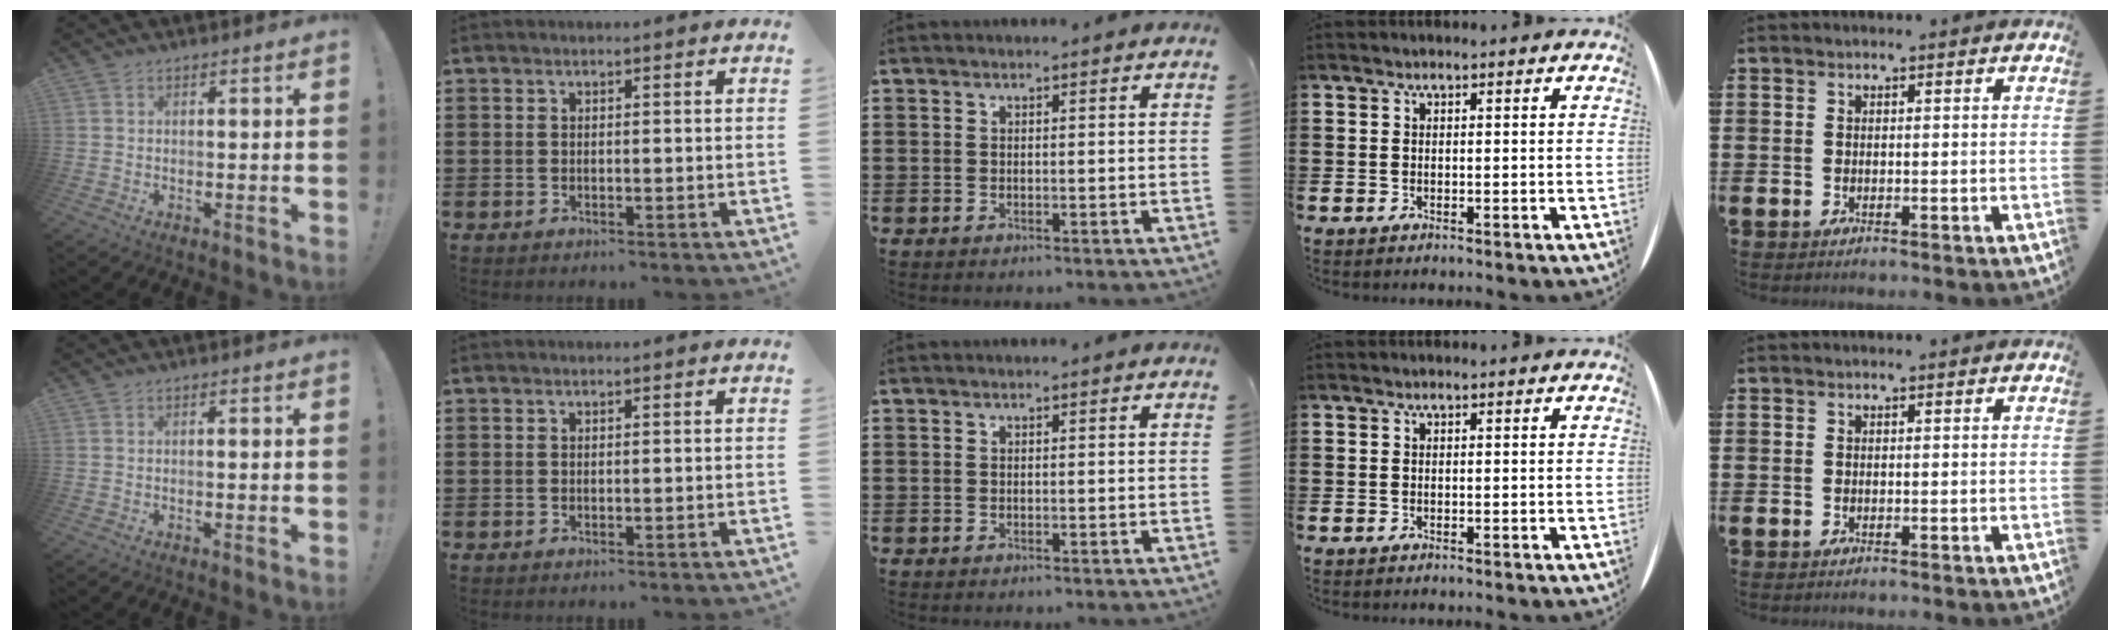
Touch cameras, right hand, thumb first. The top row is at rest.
{"thumb": {"total": 0.6, "force": [0.0, -0.2, 0.6], "torque": [-0.004, -0.003, -0.001]}}